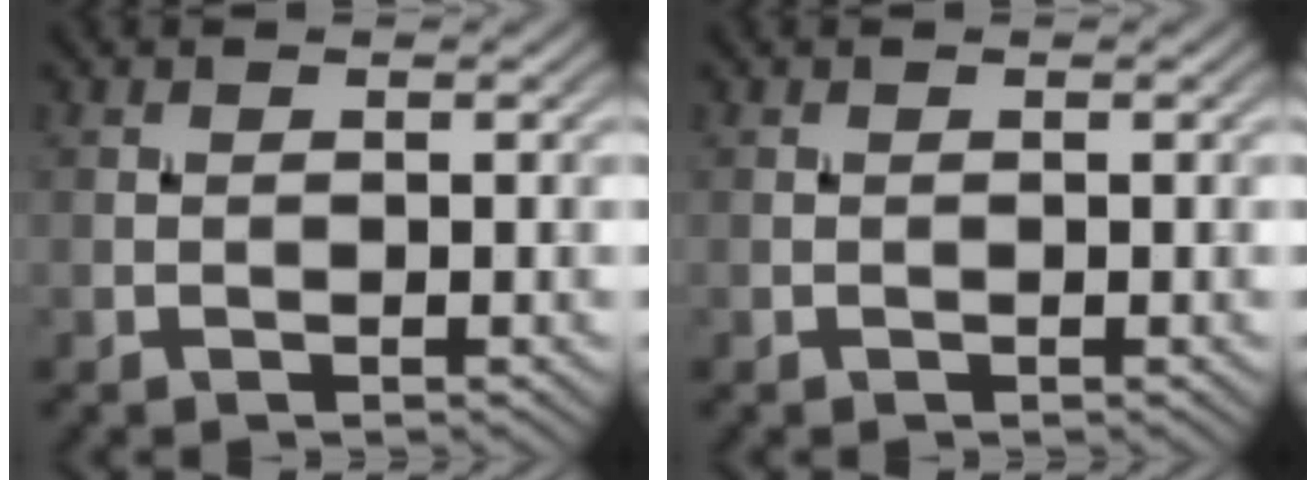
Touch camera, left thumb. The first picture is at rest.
{"total": 0.0}